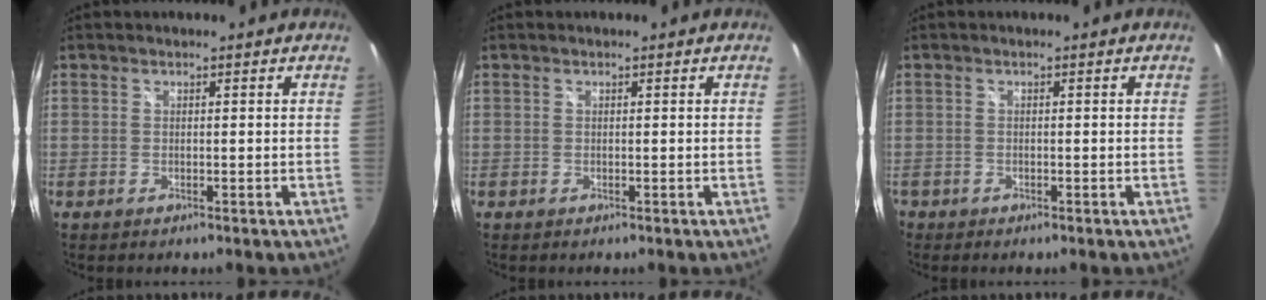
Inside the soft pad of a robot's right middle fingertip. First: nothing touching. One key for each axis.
{"total": 0.0}
{"total": 0.9, "fx": -0.7, "fy": 0.5, "fz": 0.0, "tx": -0.005, "ty": 0.000, "tz": -0.013}